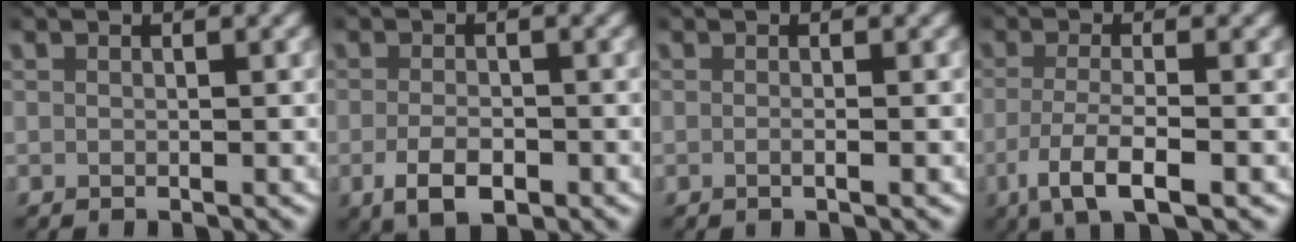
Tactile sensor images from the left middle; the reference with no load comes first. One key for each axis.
{"total": 3.8, "fx": -1.7, "fy": 2.0, "fz": 2.8, "tx": -0.051, "ty": -0.012, "tz": -0.023}
{"total": 0.8, "fx": -0.3, "fy": -0.2, "fz": 0.7, "tx": -0.015, "ty": -0.001, "tz": -0.006}
{"total": 4.8, "fx": -2.3, "fy": 1.4, "fz": 4.0, "tx": -0.083, "ty": -0.014, "tz": -0.032}